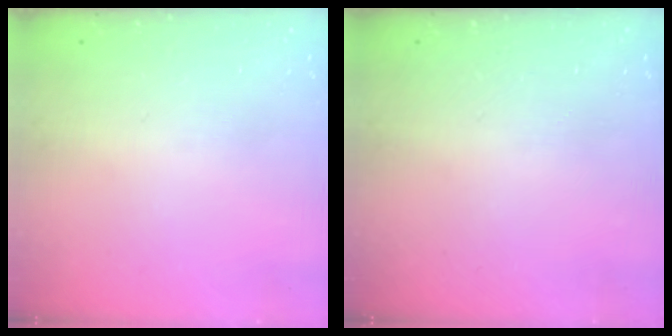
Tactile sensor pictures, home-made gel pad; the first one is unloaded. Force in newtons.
{"total": 0.0}